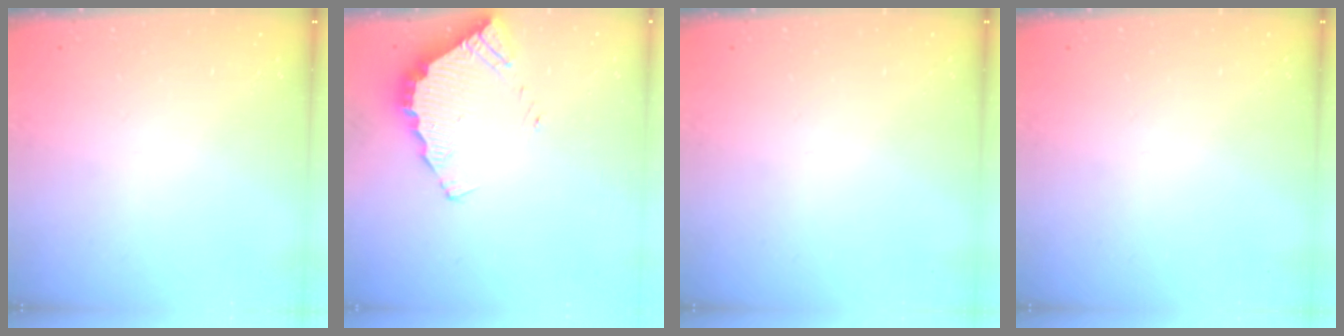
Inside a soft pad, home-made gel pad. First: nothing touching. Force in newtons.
{"total": 3.7, "press": 3.7, "slide": 0.2}
{"total": 0.0}
{"total": 0.0}